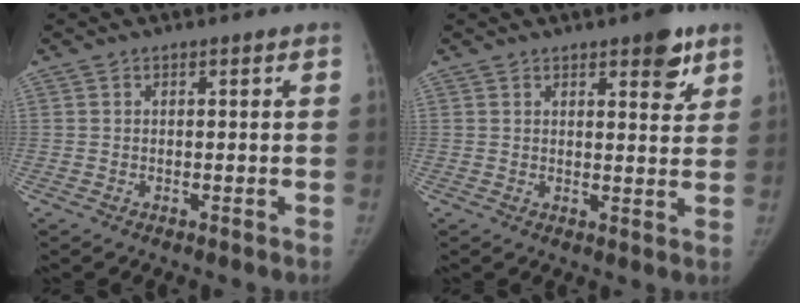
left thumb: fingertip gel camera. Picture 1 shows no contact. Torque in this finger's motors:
{"motor_torque": [0.96, -0.03, 0.66, -0.46, 0.07]}